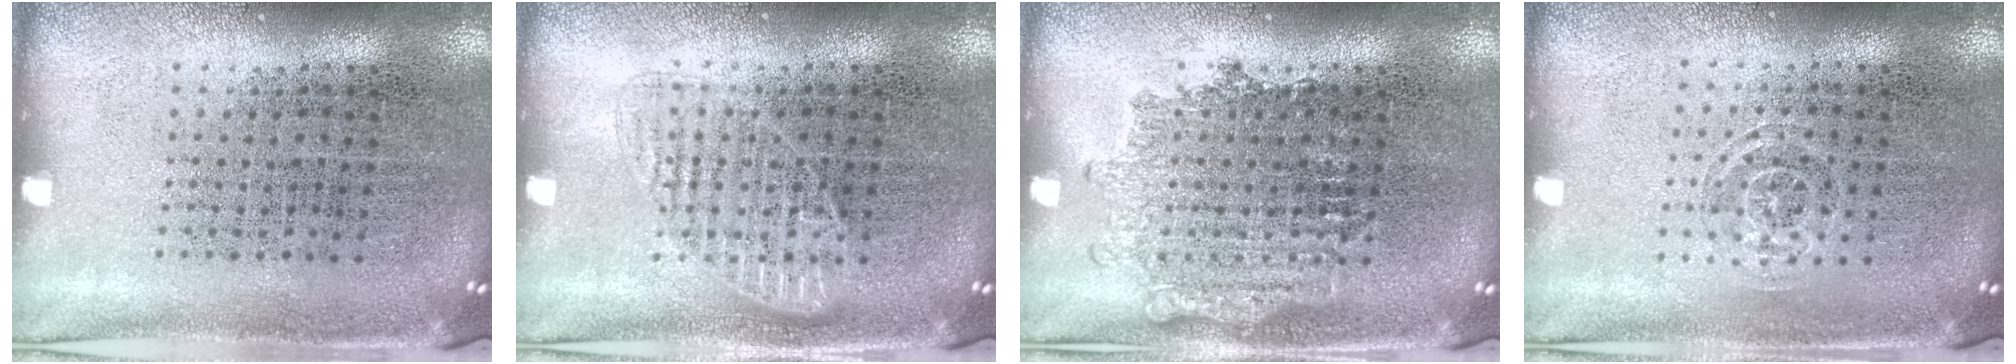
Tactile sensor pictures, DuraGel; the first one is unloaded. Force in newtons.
{"total": 1.6, "press": 1.6, "slide": 0.3}
{"total": 1.7, "press": 1.6, "slide": 0.3}
{"total": 0.9, "press": 0.6, "slide": 0.6}